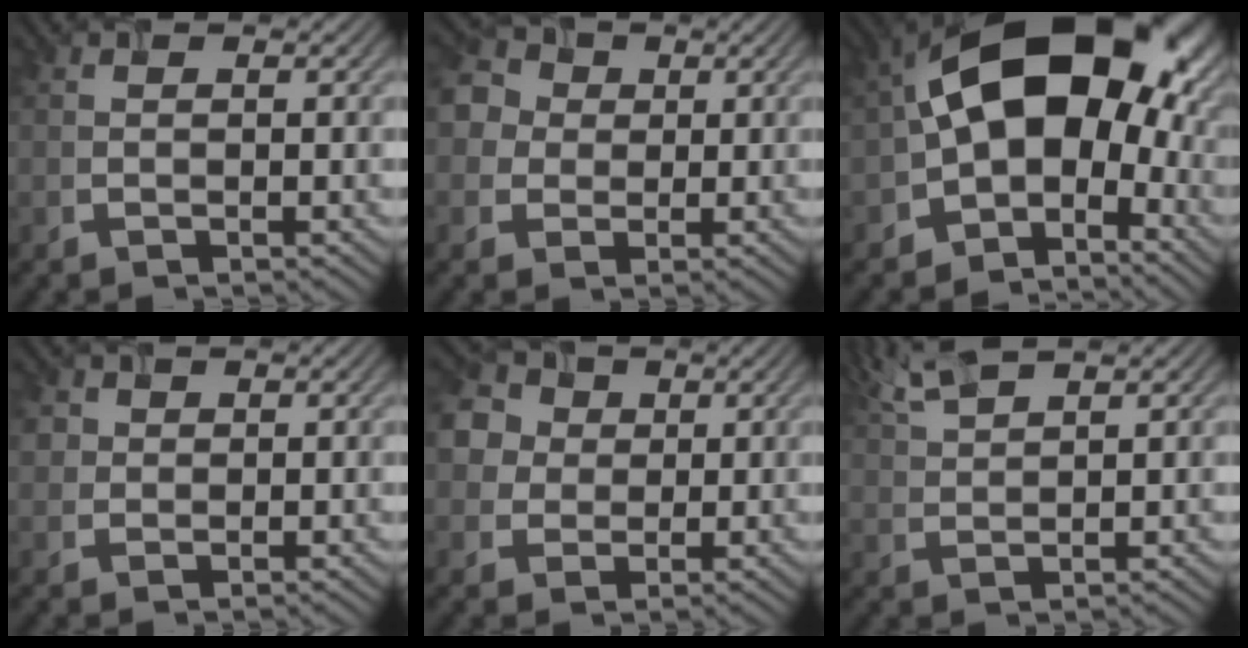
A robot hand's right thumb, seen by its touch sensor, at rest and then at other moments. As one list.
[{"total": 8.2, "force": [2.0, 6.8, 4.0], "torque": [-0.124, 0.045, 0.027]}, {"total": 16.5, "force": [-0.7, 10.7, 12.5], "torque": [-0.186, 0.005, -0.011]}, {"total": 2.6, "force": [0.8, 2.3, 0.9], "torque": [-0.032, 0.011, 0.026]}, {"total": 10.0, "force": [3.3, 8.1, 4.9], "torque": [-0.158, 0.047, 0.061]}, {"total": 4.8, "force": [3.5, 1.0, 3.1], "torque": [-0.080, 0.021, 0.087]}]